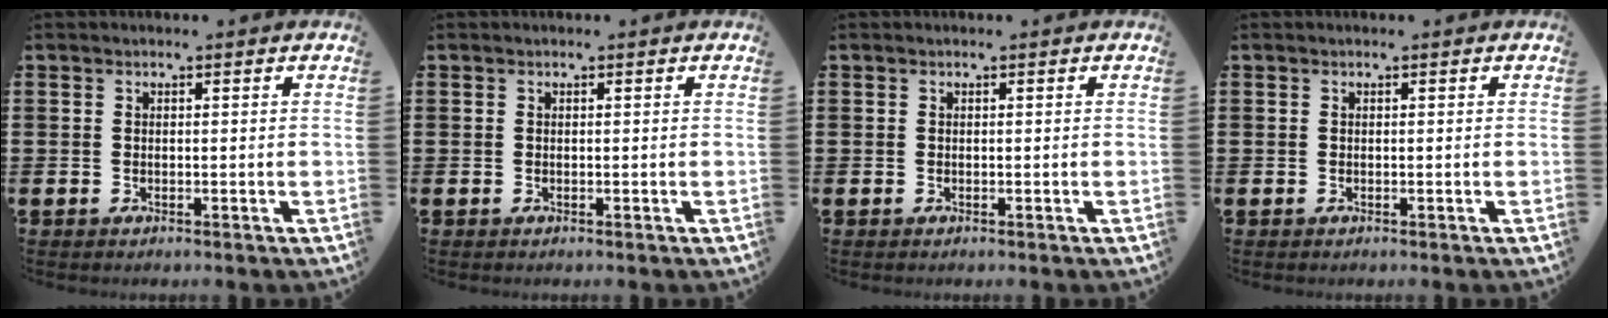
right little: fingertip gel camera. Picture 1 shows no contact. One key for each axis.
{"total": 0.0}
{"total": 0.0}
{"total": 0.0}